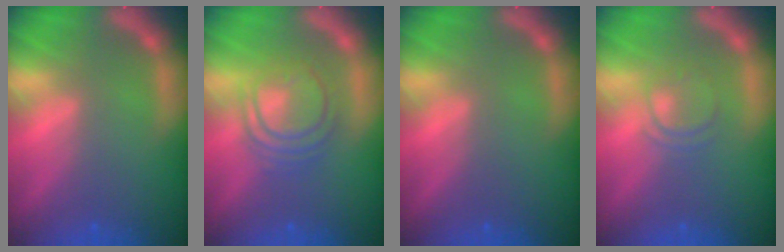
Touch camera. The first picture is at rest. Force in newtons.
{"total": 6.0}
{"total": 0.0}
{"total": 2.4}